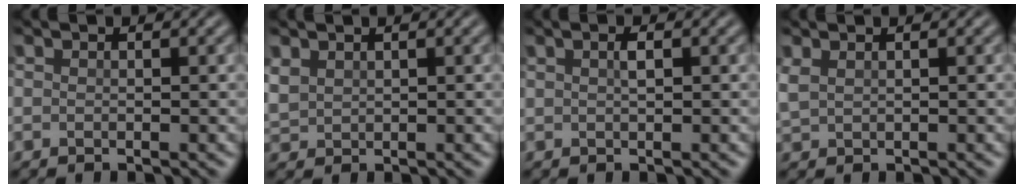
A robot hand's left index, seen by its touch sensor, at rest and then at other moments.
{"total": 1.6, "force": [1.0, 1.1, 0.7], "torque": [-0.024, 0.001, 0.027]}
{"total": 1.1, "force": [0.3, 0.3, 1.0], "torque": [-0.023, 0.001, 0.006]}
{"total": 1.5, "force": [0.9, 0.7, 1.0], "torque": [-0.032, 0.002, 0.022]}